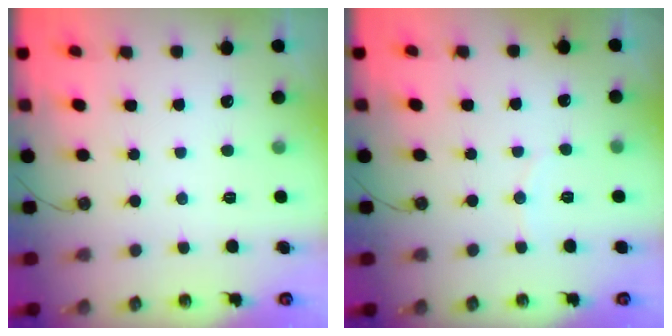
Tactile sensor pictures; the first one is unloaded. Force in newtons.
{"total": 2.7, "press": 2.7, "slide": 0.3}